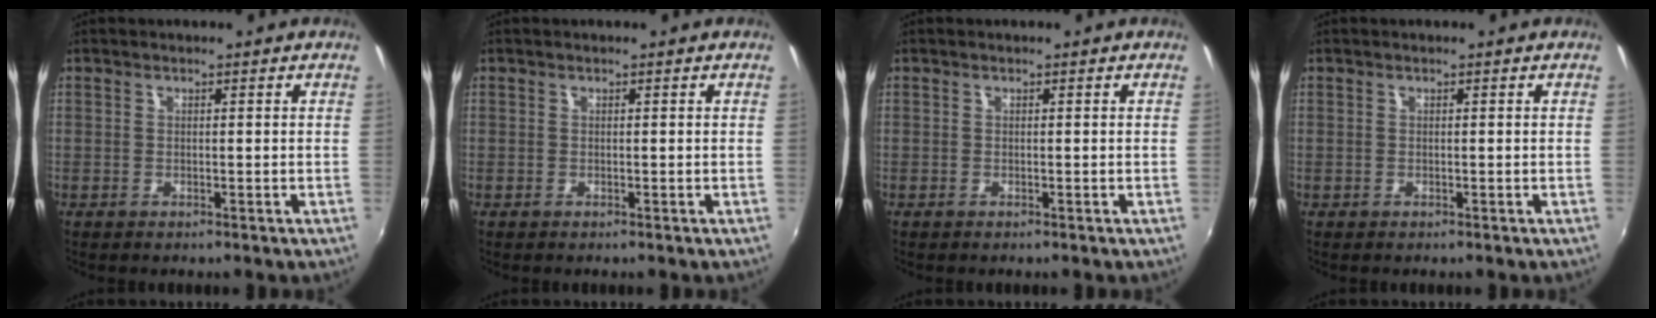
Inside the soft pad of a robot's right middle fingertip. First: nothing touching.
{"total": 0.0}
{"total": 0.0}
{"total": 0.0}